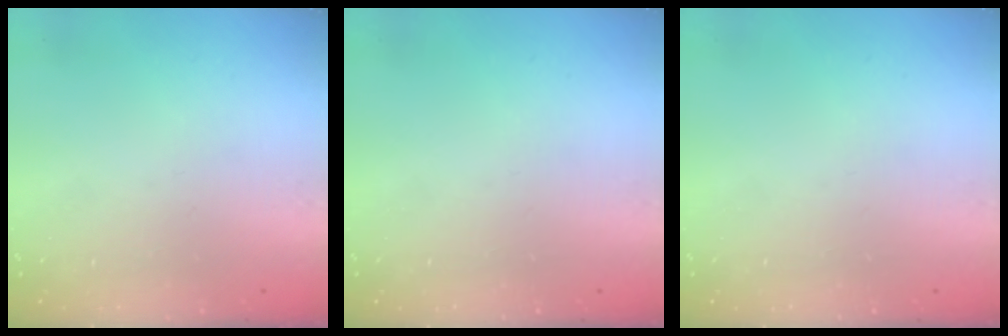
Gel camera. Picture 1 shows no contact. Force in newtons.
{"total": 0.0}
{"total": 0.0}